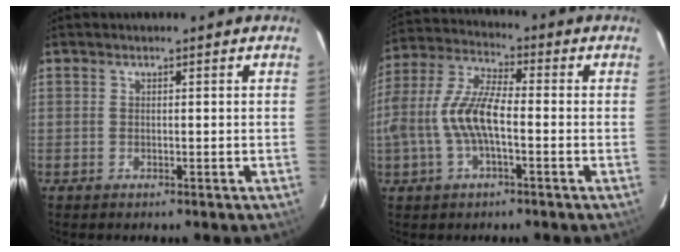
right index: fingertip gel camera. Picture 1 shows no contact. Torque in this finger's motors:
{"motor_torque": [0.47, -0.13, 0.36, 0.21]}